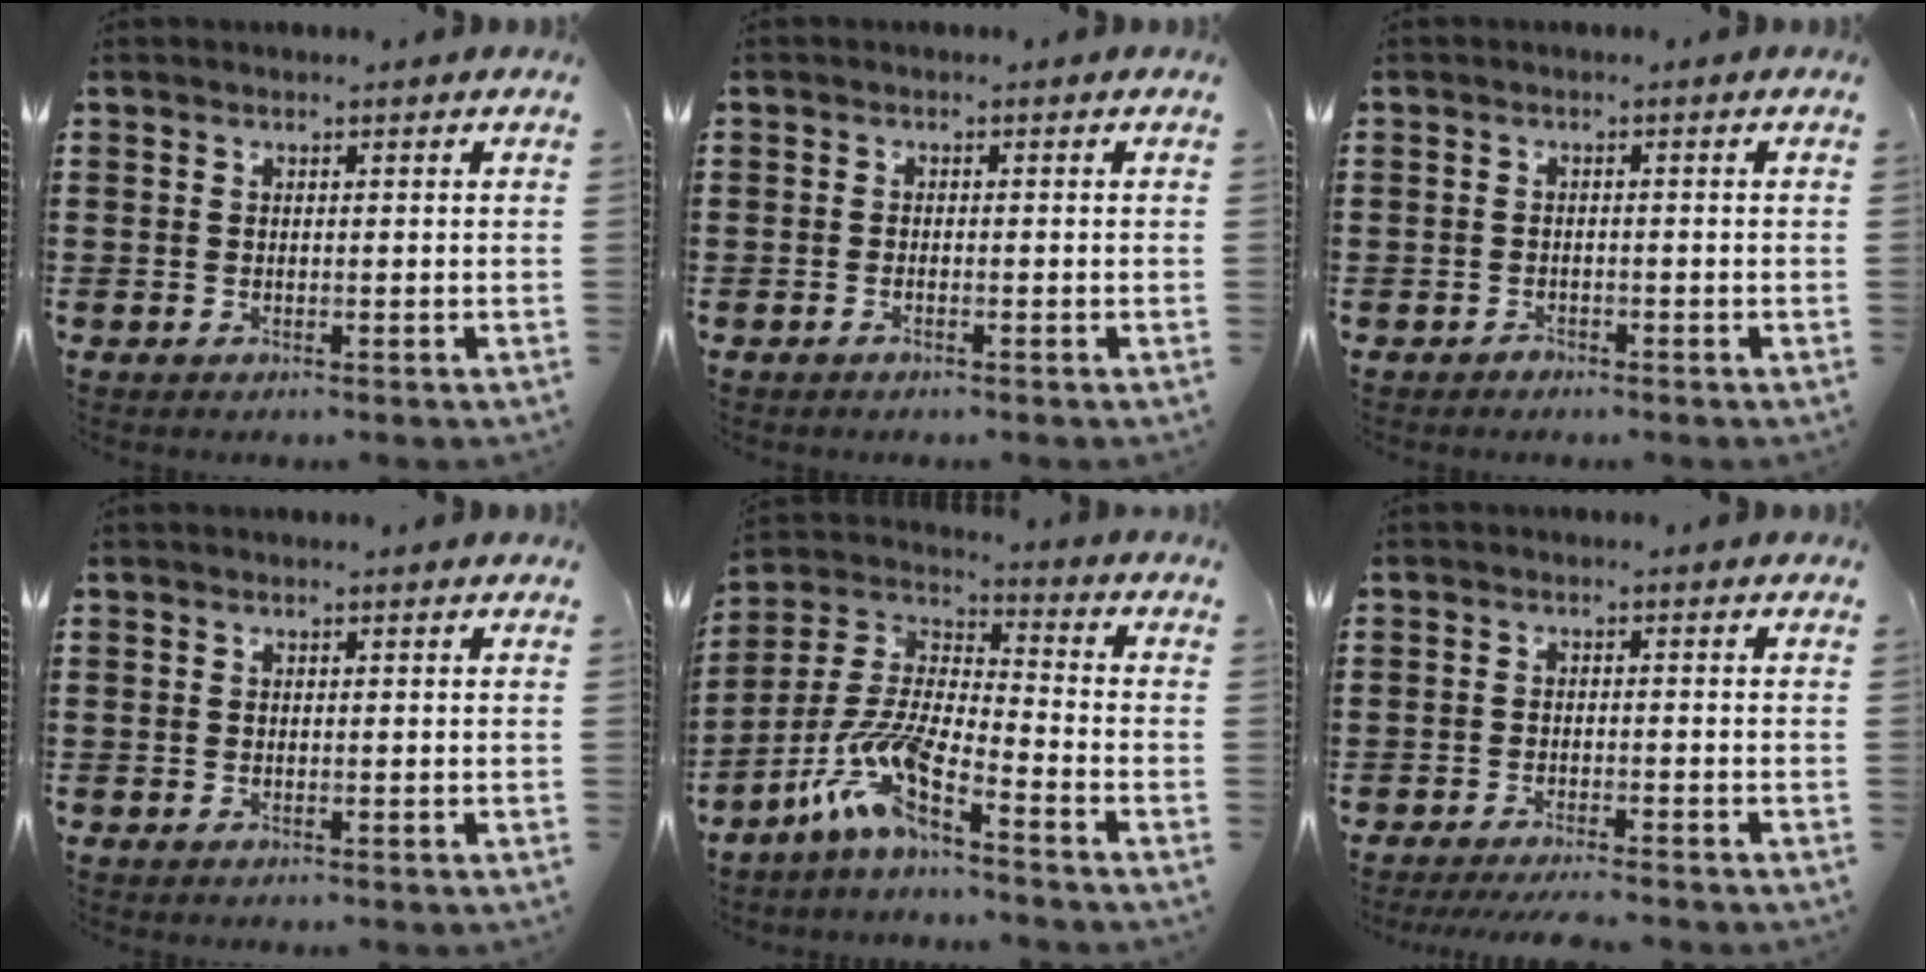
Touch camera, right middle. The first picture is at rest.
{"total": 0.7, "force": [-0.5, 0.1, 0.5], "torque": [-0.011, -0.004, -0.009]}
{"total": 1.0, "force": [-0.9, 0.4, 0.0], "torque": [-0.003, 0.002, -0.021]}
{"total": 0.0}
{"total": 10.1, "force": [-7.4, 1.3, 6.7], "torque": [-0.161, -0.018, -0.154]}
{"total": 2.6, "force": [-2.5, -0.1, 0.7], "torque": [-0.012, 0.001, -0.050]}